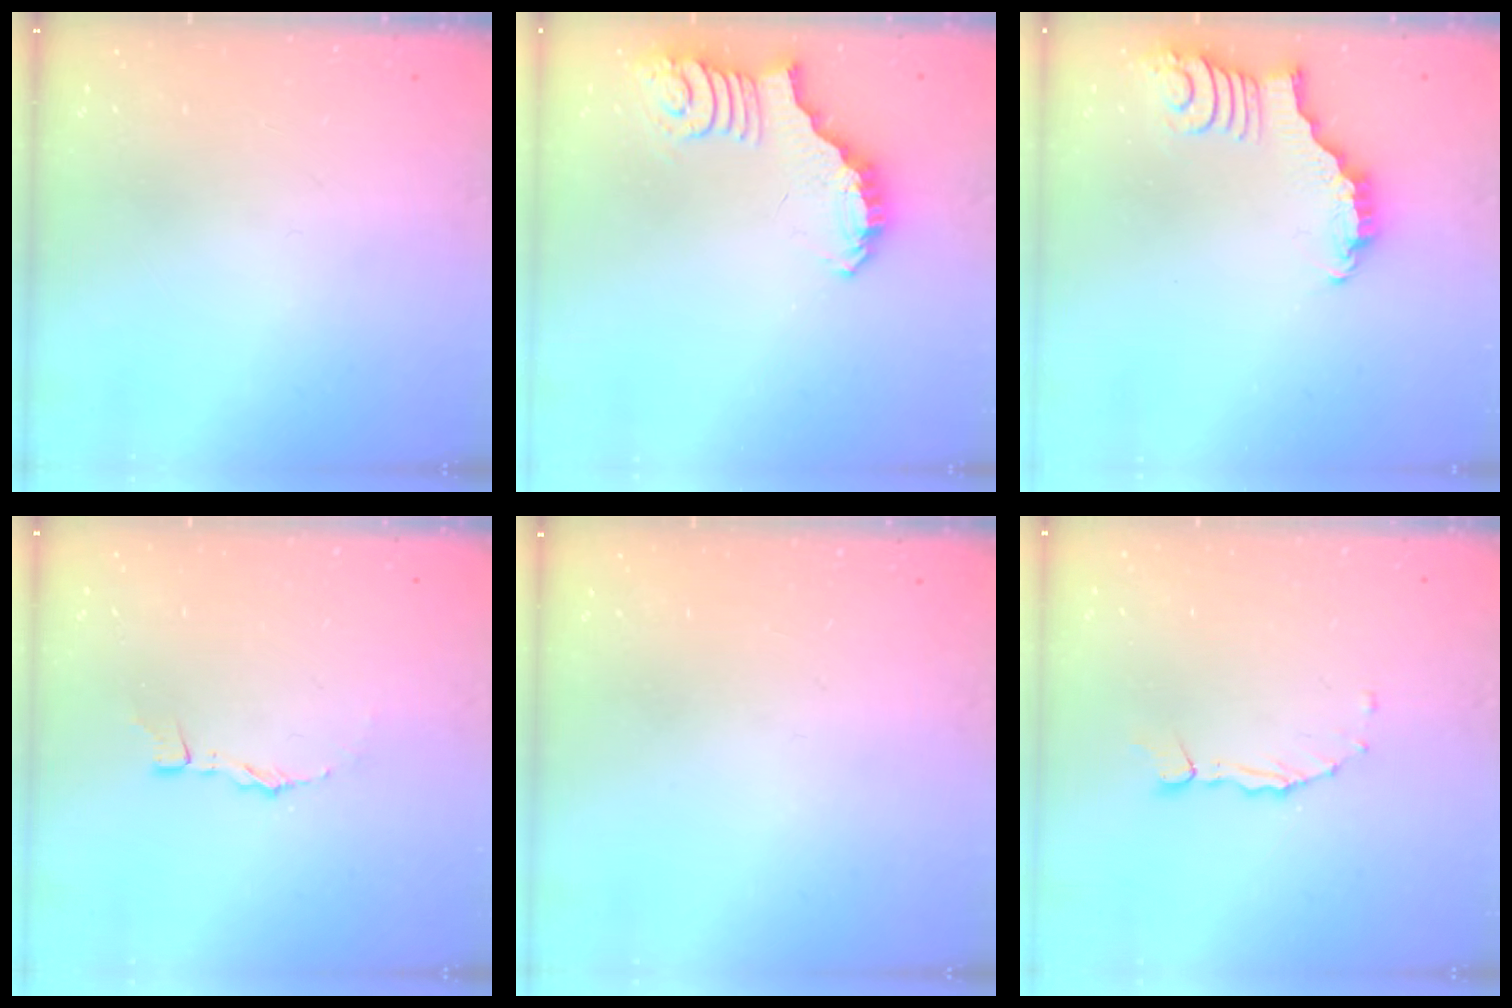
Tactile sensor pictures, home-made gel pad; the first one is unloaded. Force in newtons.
{"total": 2.6, "press": 2.6, "slide": 0.5}
{"total": 3.3, "press": 3.3, "slide": 0.5}
{"total": 2.5, "press": 2.5, "slide": 0.2}
{"total": 0.0}
{"total": 1.7, "press": 1.7, "slide": 0.2}